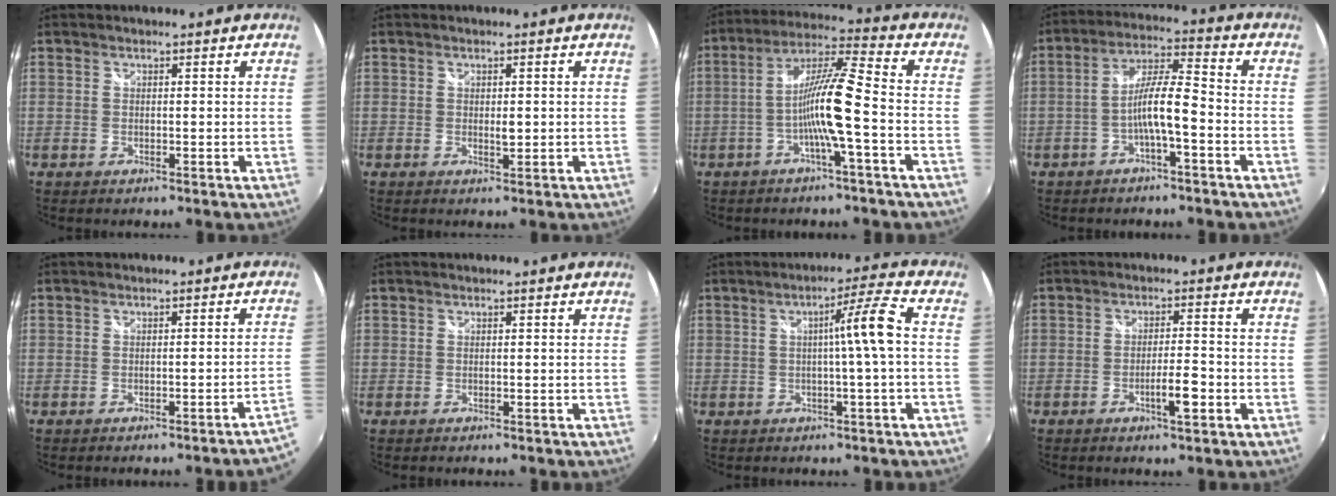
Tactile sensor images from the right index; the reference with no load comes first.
{"total": 1.2, "force": [-0.1, 0.6, 1.0], "torque": [-0.016, 0.000, -0.002]}
{"total": 10.0, "force": [-3.6, -0.2, 9.4], "torque": [-0.187, 0.015, -0.069]}
{"total": 7.1, "force": [-3.1, 0.8, 6.4], "torque": [-0.132, 0.015, -0.055]}
{"total": 3.2, "force": [-2.2, -0.7, 2.2], "torque": [-0.029, -0.007, -0.026]}
{"total": 0.7, "force": [-0.5, 0.4, 0.0], "torque": [-0.003, -0.002, -0.010]}
{"total": 6.3, "force": [-0.3, -1.4, 6.2], "torque": [-0.097, 0.009, -0.002]}
{"total": 4.1, "force": [-2.2, 0.4, 3.5], "torque": [-0.066, -0.001, -0.036]}